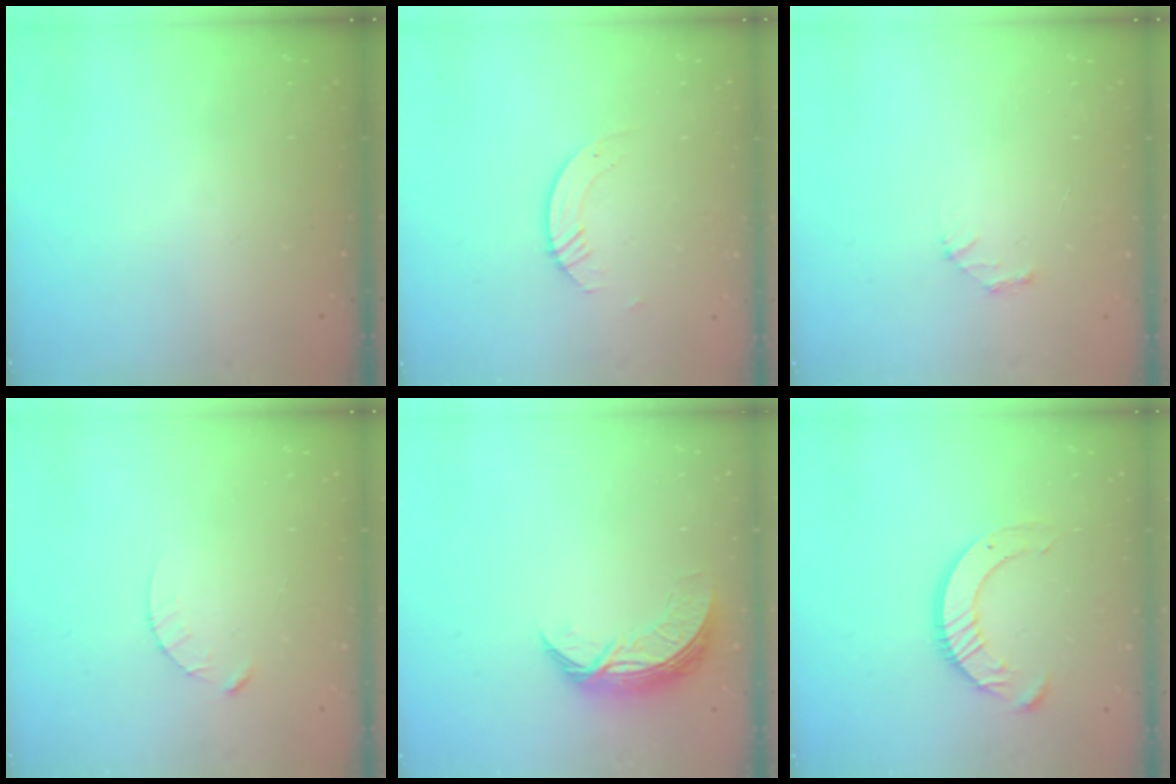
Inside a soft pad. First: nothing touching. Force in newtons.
{"total": 2.6, "press": 2.6, "slide": 0.2}
{"total": 1.9, "press": 1.9, "slide": 0.2}
{"total": 2.5, "press": 2.5, "slide": 0.3}
{"total": 9.0, "press": 8.9, "slide": 0.6}
{"total": 11.7, "press": 11.6, "slide": 1.1}